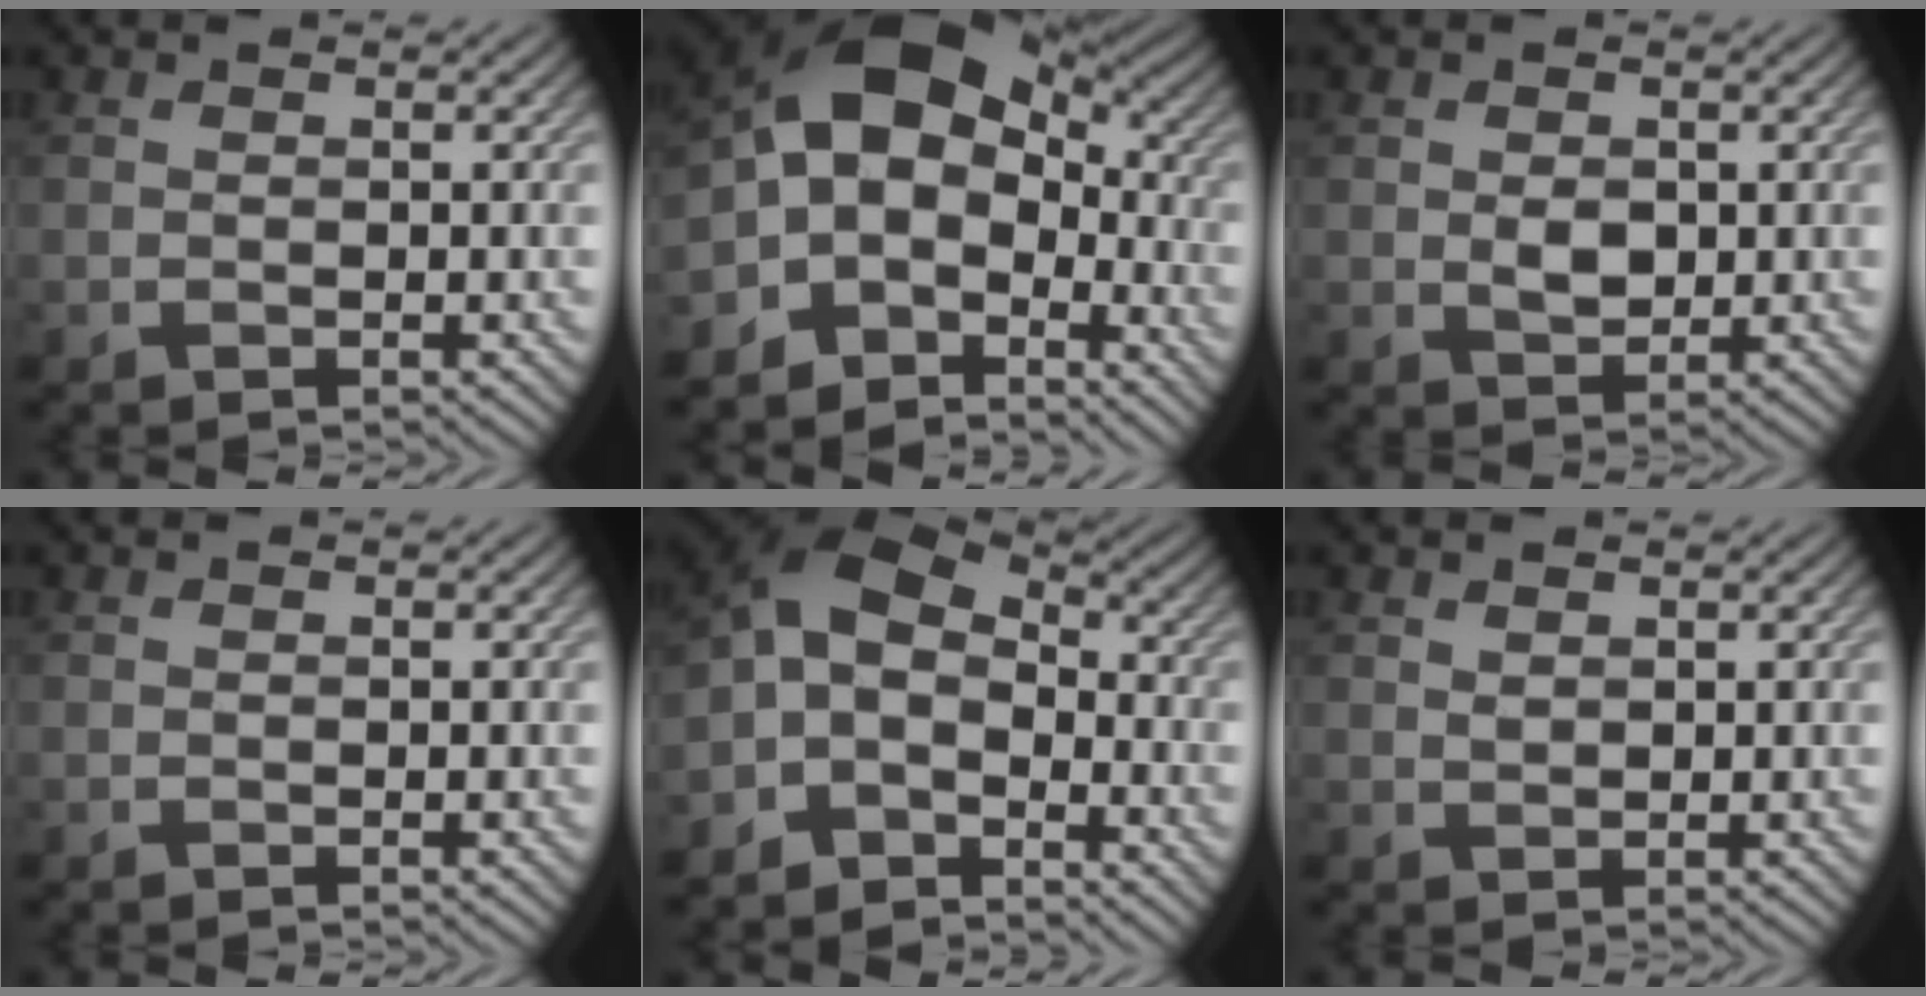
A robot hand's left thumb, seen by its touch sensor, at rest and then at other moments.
{"total": 10.8, "force": [-2.5, 7.6, 7.2], "torque": [-0.118, 0.009, -0.070]}
{"total": 2.4, "force": [0.2, 1.8, 1.6], "torque": [-0.037, -0.004, 0.005]}
{"total": 0.0}
{"total": 8.2, "force": [-3.6, 5.2, 5.2], "torque": [-0.103, 0.006, -0.090]}
{"total": 1.0, "force": [0.8, 0.5, 0.3], "torque": [-0.012, -0.001, 0.018]}